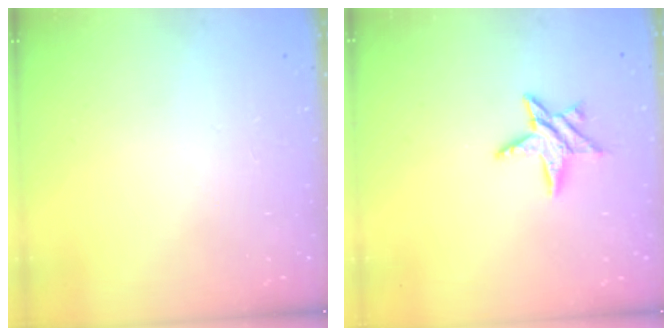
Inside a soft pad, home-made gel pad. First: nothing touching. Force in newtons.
{"total": 7.2, "press": 7.2, "slide": 0.1}